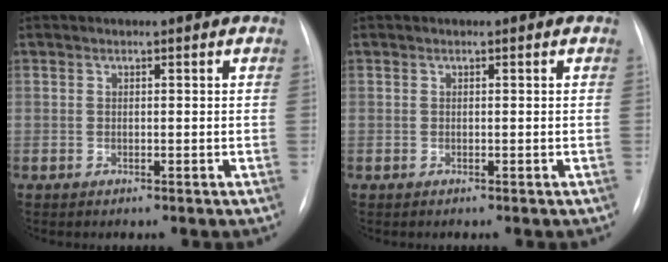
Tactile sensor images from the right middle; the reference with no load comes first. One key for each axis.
{"total": 0.0}